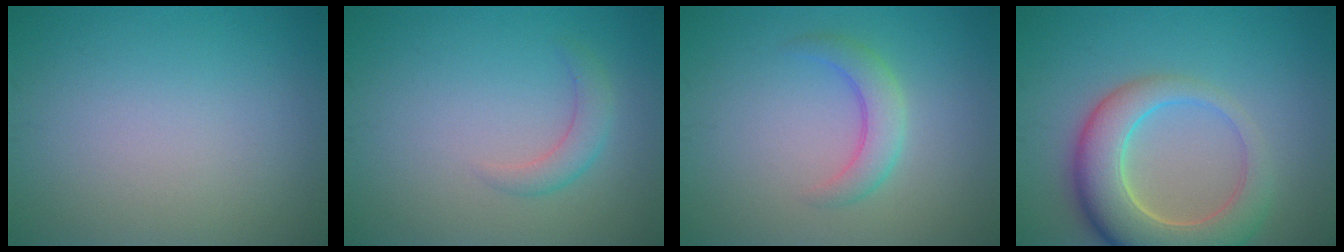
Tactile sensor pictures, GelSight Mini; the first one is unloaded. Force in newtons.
{"total": 2.0, "press": 2.0, "slide": 0.1}
{"total": 2.7, "press": 2.7, "slide": 0.2}
{"total": 8.0, "press": 8.0, "slide": 0.6}